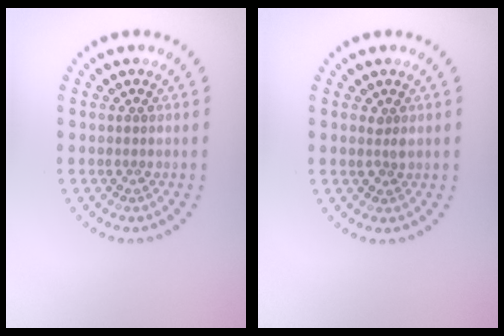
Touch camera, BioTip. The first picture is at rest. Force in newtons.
{"total": 0.7, "press": 0.7, "slide": 0.2}